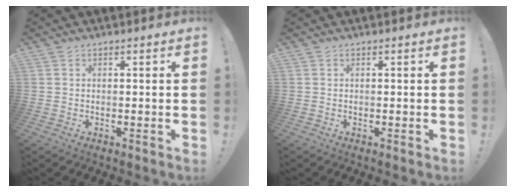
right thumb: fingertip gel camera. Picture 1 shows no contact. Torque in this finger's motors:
{"motor_torque": [0.00, 0.00, -0.01, -0.01, 0.04]}